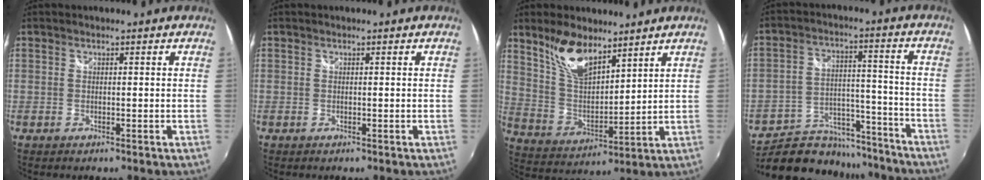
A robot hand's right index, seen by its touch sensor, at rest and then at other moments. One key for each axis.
{"total": 0.0}
{"total": 11.5, "fx": 8.1, "fy": 4.7, "fz": 6.7, "tx": -0.126, "ty": 0.005, "tz": 0.165}
{"total": 18.5, "fx": -14.9, "fy": 9.2, "fz": 5.8, "tx": -0.129, "ty": 0.039, "tz": -0.203}